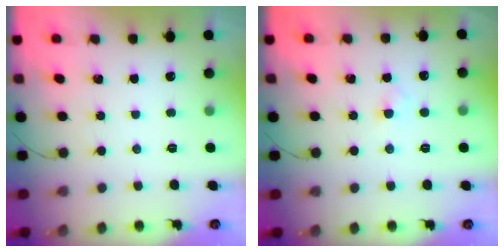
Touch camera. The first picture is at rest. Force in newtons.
{"total": 2.6, "press": 2.4, "slide": 1.0}